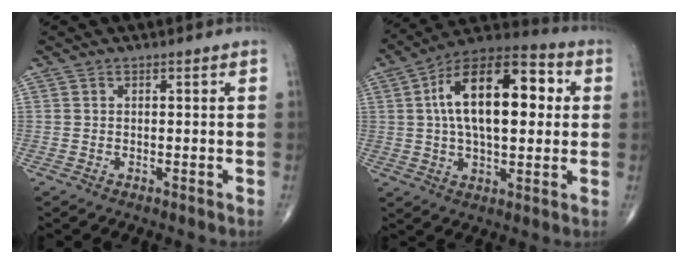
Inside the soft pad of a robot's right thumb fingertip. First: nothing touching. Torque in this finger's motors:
{"motor_torque": [0.14, 3.52, 1.05, 0.03, 0.16]}